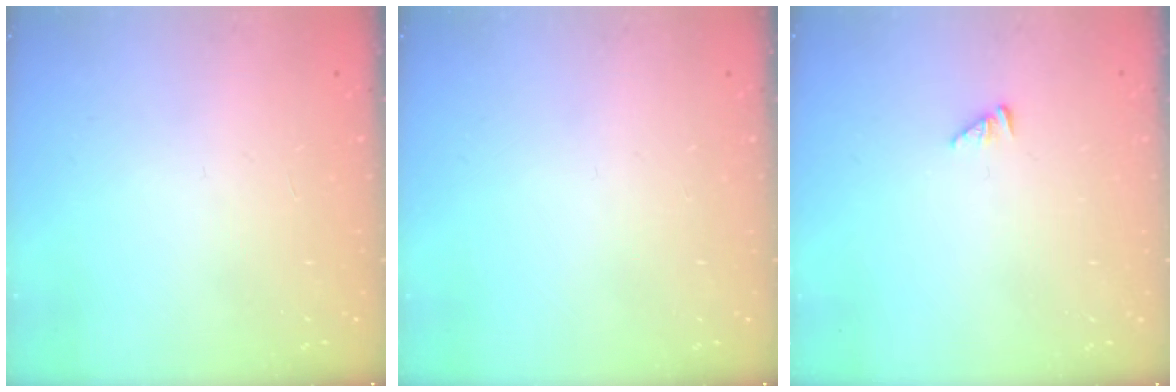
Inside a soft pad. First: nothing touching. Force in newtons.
{"total": 0.0}
{"total": 1.7, "press": 1.7, "slide": 0.3}